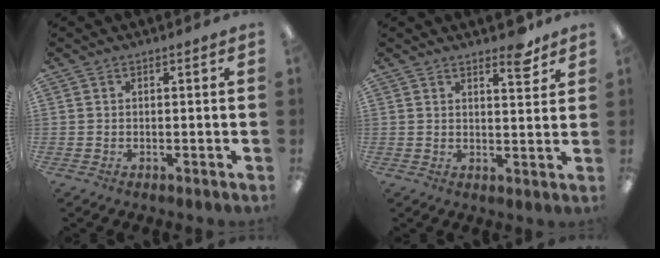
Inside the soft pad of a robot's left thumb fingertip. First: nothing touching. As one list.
[{"total": 5.0, "force": [4.1, 1.5, 2.4], "torque": [-0.017, -0.030, 0.066]}]